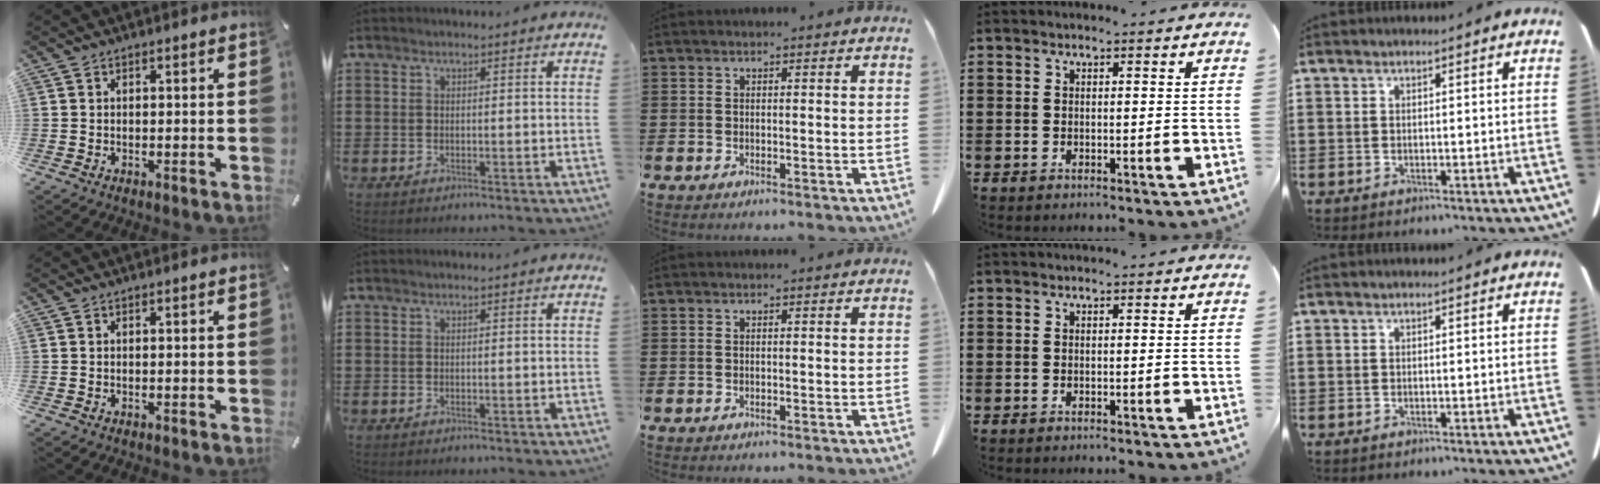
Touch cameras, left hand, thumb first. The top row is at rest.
{}